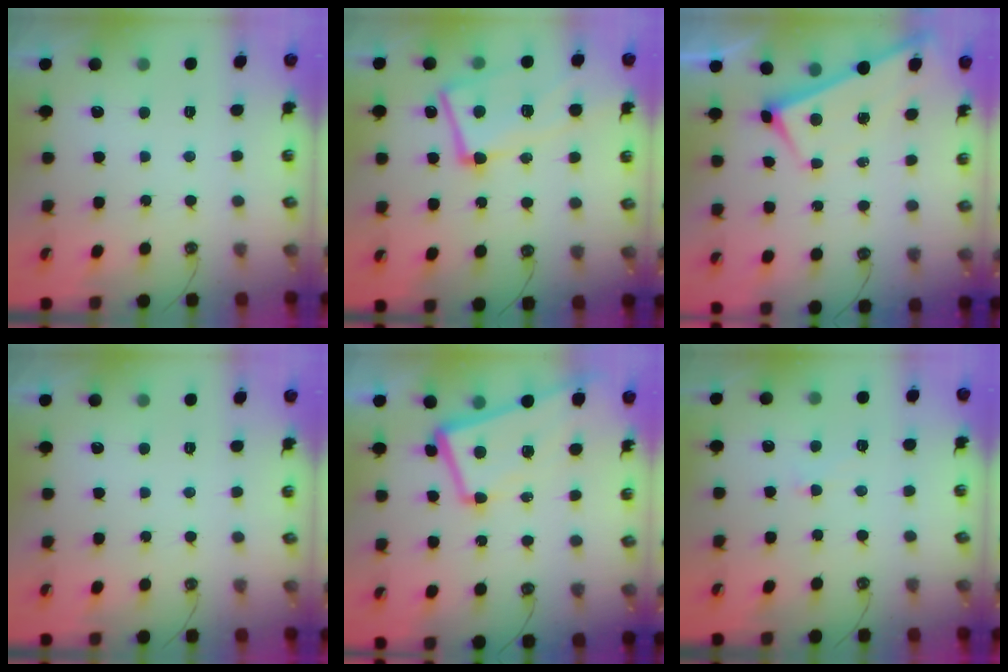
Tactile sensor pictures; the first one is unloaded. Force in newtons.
{"total": 11.0, "press": 10.8, "slide": 2.3}
{"total": 1.7, "press": 1.7, "slide": 0.2}
{"total": 0.0}
{"total": 5.6, "press": 5.3, "slide": 1.7}
{"total": 1.1, "press": 1.0, "slide": 0.5}